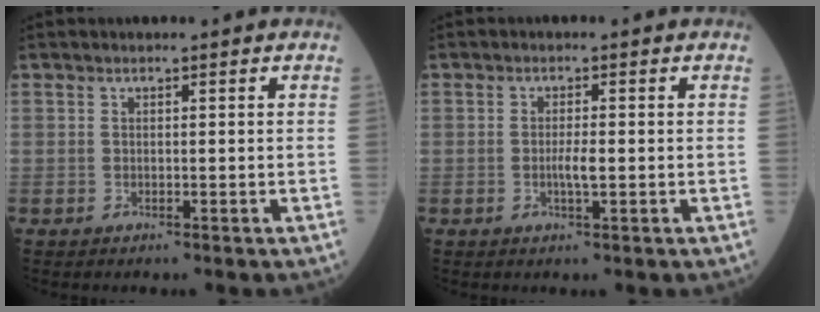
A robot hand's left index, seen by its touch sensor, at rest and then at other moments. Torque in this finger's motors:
{"motor_torque": [0.37, 0.23, 0.06, 0.02]}